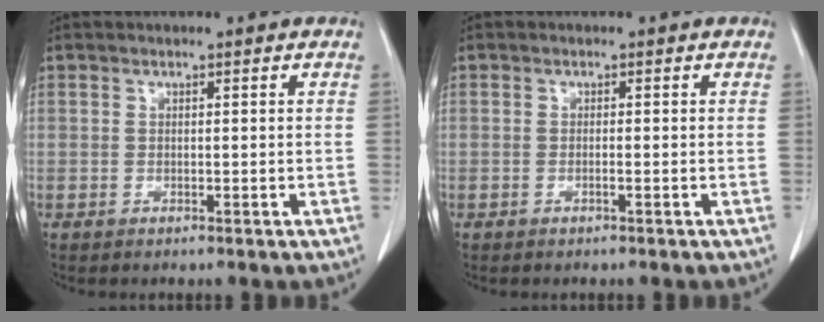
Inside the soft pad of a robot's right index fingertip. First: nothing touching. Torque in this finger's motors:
{"motor_torque": [-0.08, -0.02, -0.04, -0.01]}